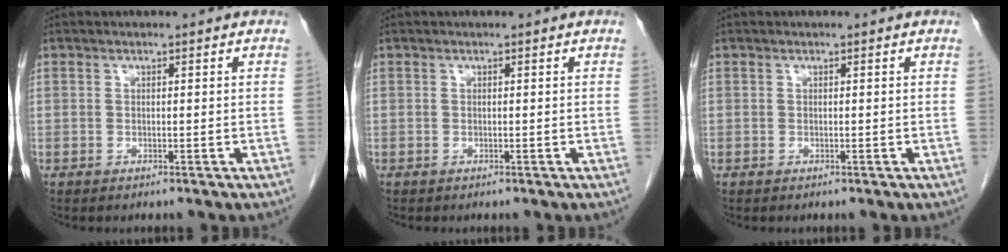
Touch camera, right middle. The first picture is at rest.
{"total": 0.0}
{"total": 0.0}